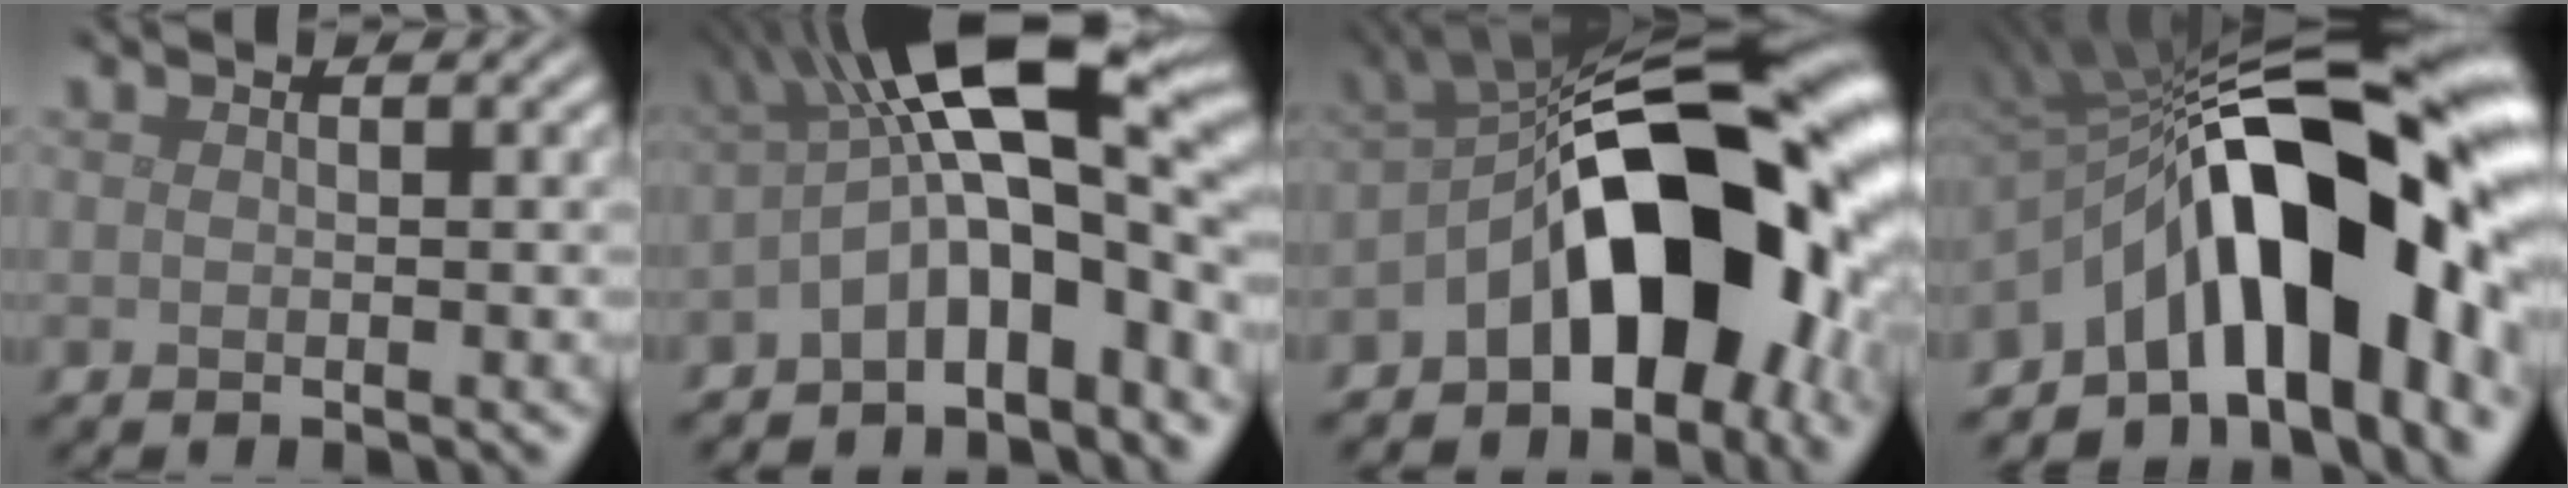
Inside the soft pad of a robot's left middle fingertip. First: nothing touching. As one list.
[{"total": 13.3, "force": [-1.4, 5.1, 12.2], "torque": [-0.162, 0.022, -0.034]}, {"total": 14.7, "force": [-4.0, 7.8, 11.9], "torque": [-0.137, 0.016, -0.080]}, {"total": 18.1, "force": [-4.0, 8.4, 15.5], "torque": [-0.204, 0.043, -0.081]}]